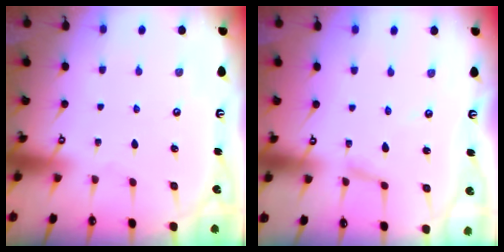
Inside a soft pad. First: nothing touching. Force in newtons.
{"total": 2.9, "press": 2.9, "slide": 0.3}